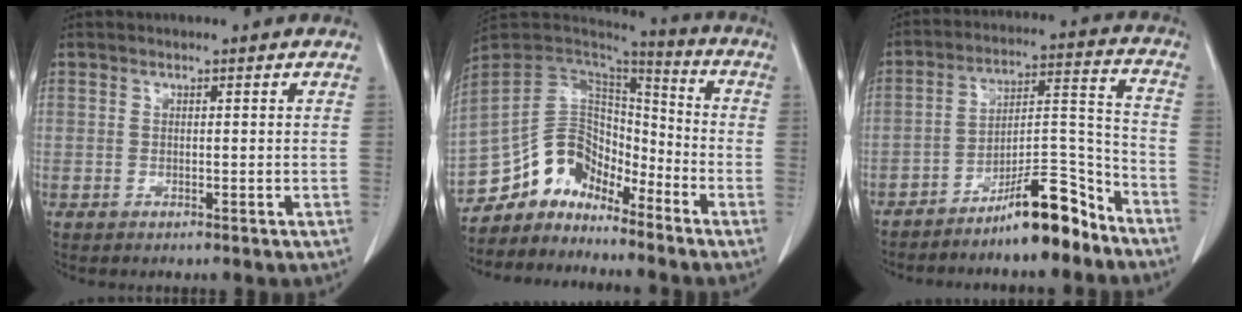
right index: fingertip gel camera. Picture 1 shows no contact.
{"total": 12.1, "force": [-10.2, 5.9, 2.8], "torque": [-0.045, 0.067, -0.192]}
{"total": 11.3, "force": [-8.9, 1.9, 6.6], "torque": [-0.098, 0.033, -0.149]}